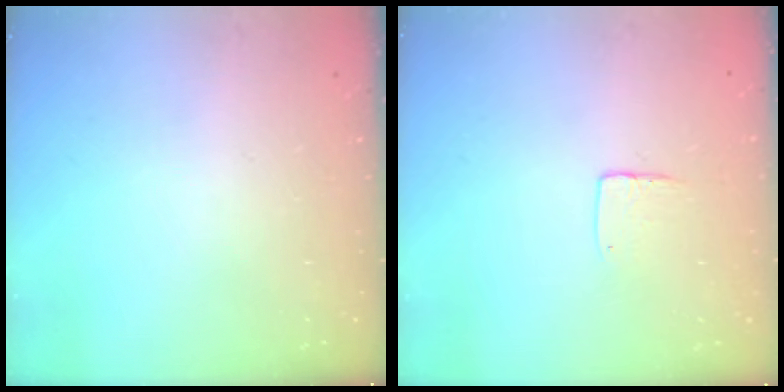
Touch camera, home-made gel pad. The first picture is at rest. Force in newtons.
{"total": 4.3, "press": 4.3, "slide": 0.4}